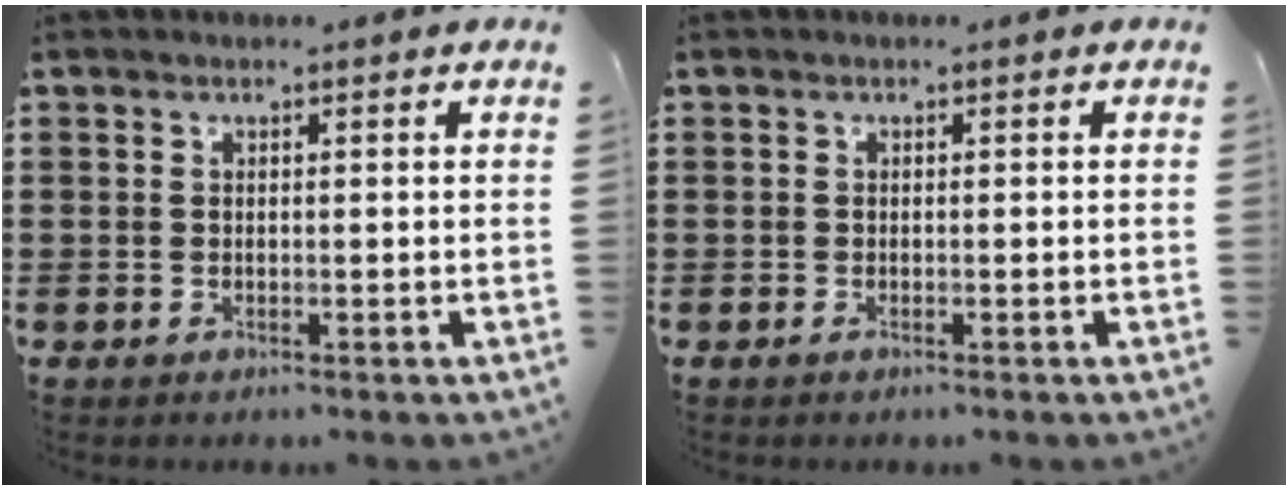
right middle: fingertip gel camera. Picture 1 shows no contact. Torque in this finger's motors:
{"motor_torque": [-0.11, 0.04, -0.01, -0.01]}